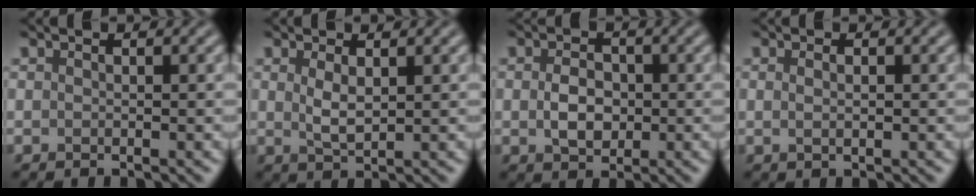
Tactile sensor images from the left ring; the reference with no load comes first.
{"total": 1.8, "force": [0.6, 0.7, 1.6], "torque": [-0.036, -0.002, 0.016]}
{"total": 3.0, "force": [-0.2, 2.2, 2.1], "torque": [-0.041, 0.000, -0.008]}
{"total": 1.2, "force": [0.3, 0.6, 1.0], "torque": [-0.015, 0.001, 0.000]}